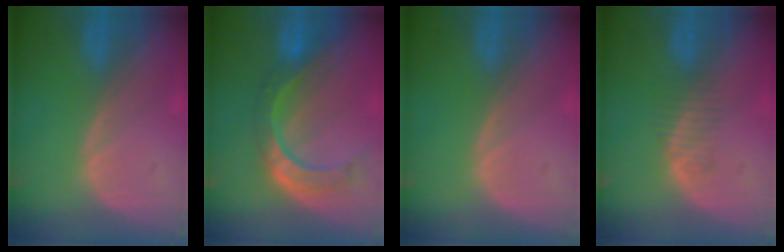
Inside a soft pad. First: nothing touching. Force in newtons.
{"total": 8.7, "press": 7.3, "slide": 4.7}
{"total": 0.0}
{"total": 2.2, "press": 2.0, "slide": 0.9}